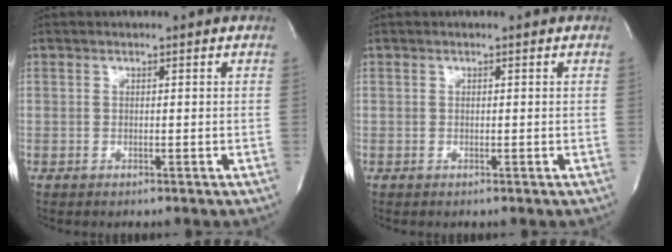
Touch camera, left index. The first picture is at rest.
{"total": 0.0}